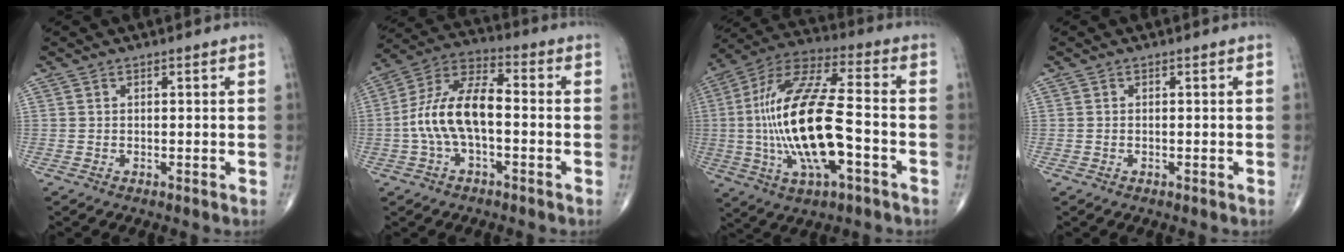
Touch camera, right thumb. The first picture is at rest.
{"total": 13.0, "force": [-1.7, 6.2, 11.3], "torque": [-0.228, 0.045, -0.038]}
{"total": 22.5, "force": [-3.4, 8.0, 20.8], "torque": [-0.427, 0.030, -0.055]}
{"total": 0.0}